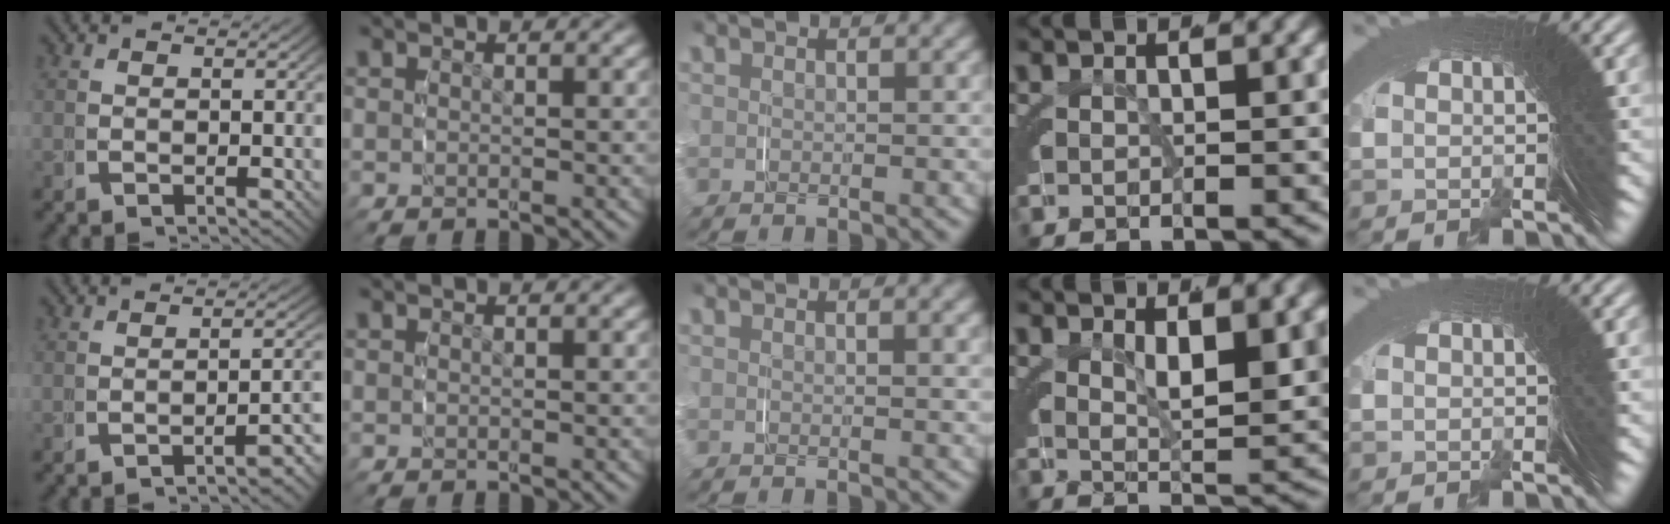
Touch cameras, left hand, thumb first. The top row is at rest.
{"thumb": {"total": 3.8, "force": [-2.8, 0.5, 2.6], "torque": [-0.030, 0.002, -0.038]}, "middle": {"total": 0.6, "force": [0.3, -0.3, 0.4], "torque": [-0.006, 0.000, 0.005]}, "ring": {"total": 4.6, "force": [2.4, 0.4, 3.9], "torque": [-0.046, -0.016, 0.046]}}